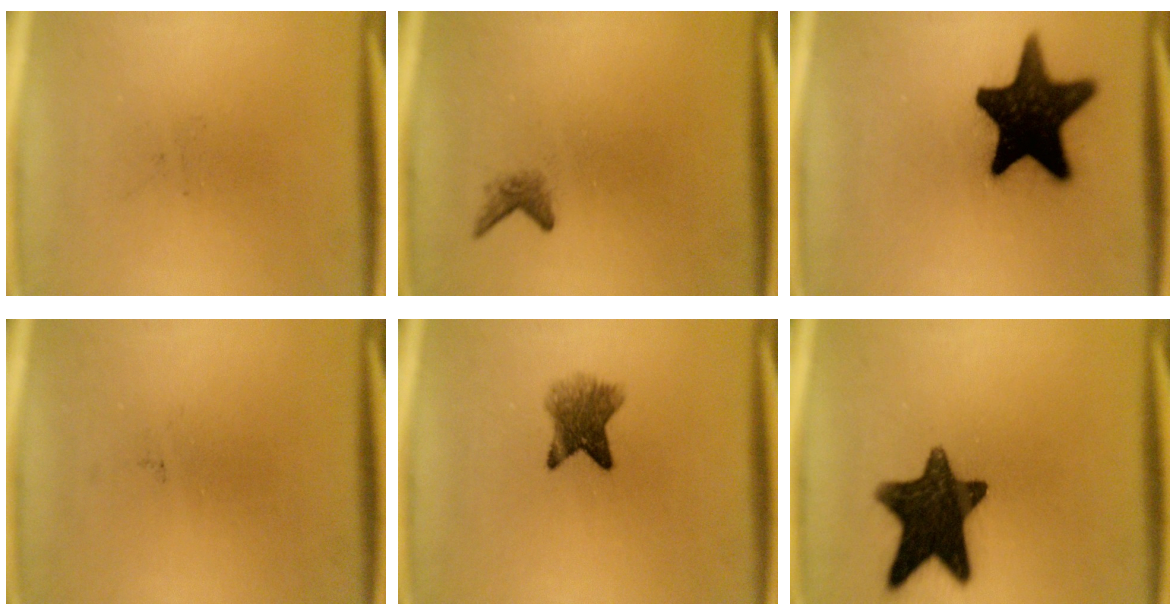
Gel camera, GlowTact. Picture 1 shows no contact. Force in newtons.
{"total": 1.4}
{"total": 19.1}
{"total": 0.0}
{"total": 5.5}
{"total": 14.2}